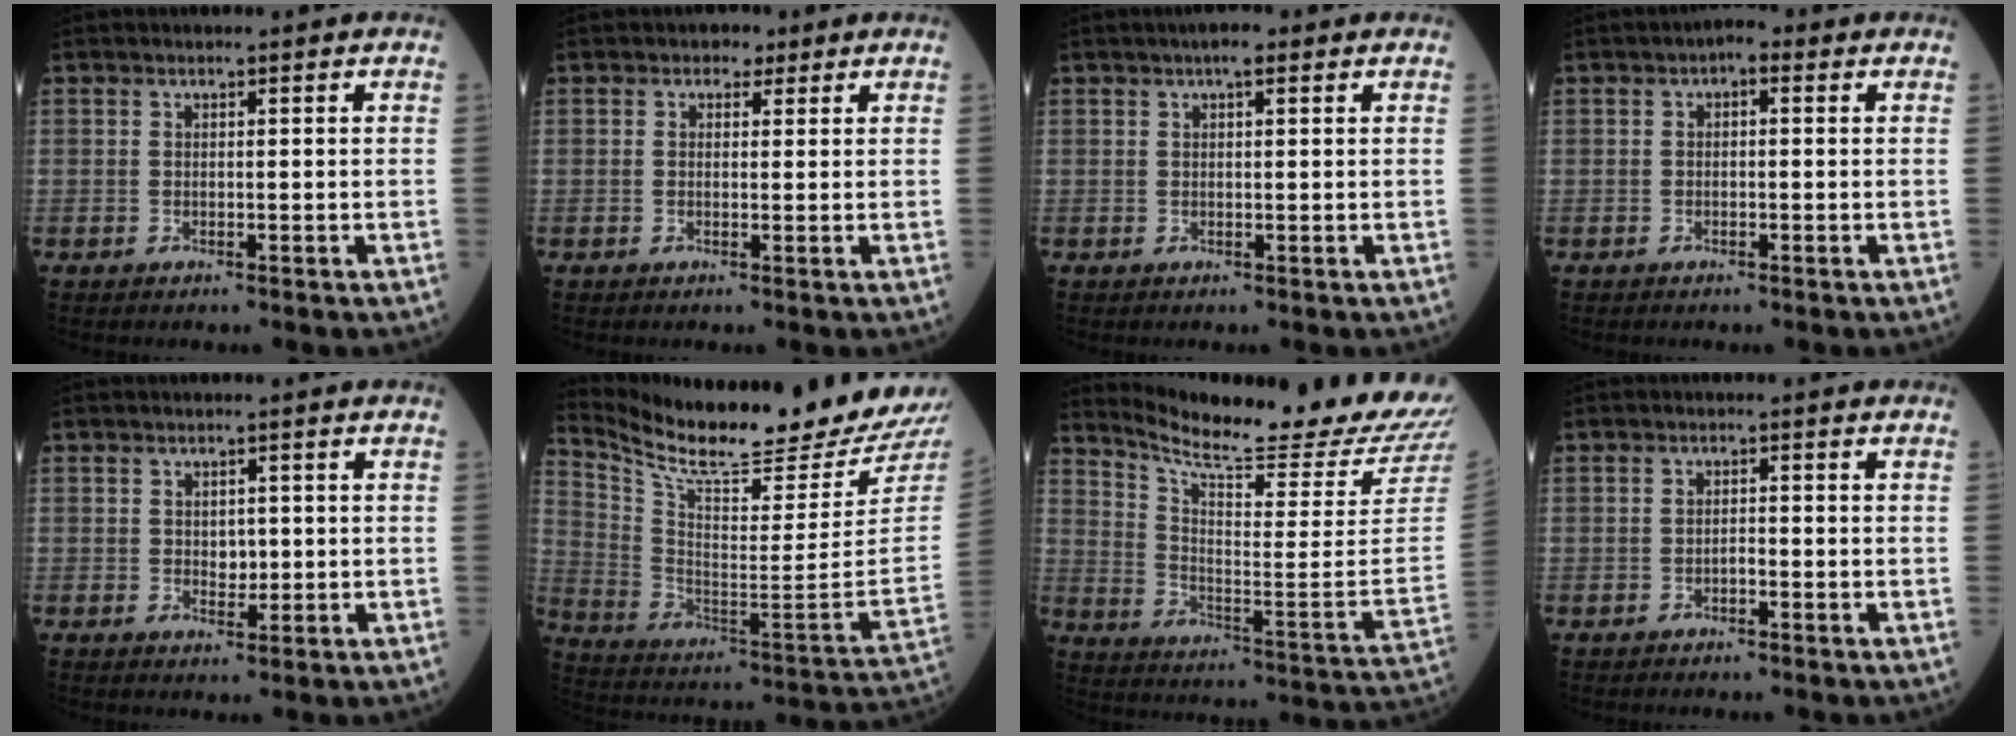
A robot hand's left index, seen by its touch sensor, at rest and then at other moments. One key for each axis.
{"total": 1.8, "fx": 1.0, "fy": 1.4, "fz": 0.6, "tx": -0.004, "ty": 0.001, "tz": 0.007}
{"total": 2.5, "fx": 1.5, "fy": 0.7, "fz": 2.0, "tx": -0.029, "ty": 0.007, "tz": 0.018}
{"total": 1.9, "fx": 0.5, "fy": 1.0, "fz": 1.5, "tx": -0.013, "ty": 0.006, "tz": -0.002}
{"total": 1.9, "fx": 0.0, "fy": 1.3, "fz": 1.3, "tx": -0.018, "ty": -0.005, "tz": 0.002}
{"total": 22.7, "fx": 21.2, "fy": -0.9, "fz": 8.2, "tx": -0.166, "ty": -0.116, "tz": 0.319}
{"total": 22.2, "fx": 20.8, "fy": -0.4, "fz": 7.6, "tx": -0.140, "ty": -0.113, "tz": 0.281}
{"total": 0.9, "fx": -0.7, "fy": 0.1, "fz": 0.5, "tx": -0.004, "ty": 0.000, "tz": -0.016}